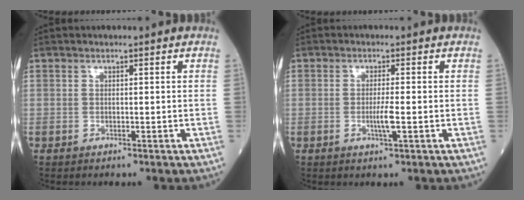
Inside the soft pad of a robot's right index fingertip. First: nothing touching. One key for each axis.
{"total": 2.6, "fx": -0.7, "fy": -0.2, "fz": 2.5, "tx": -0.049, "ty": -0.004, "tz": -0.013}